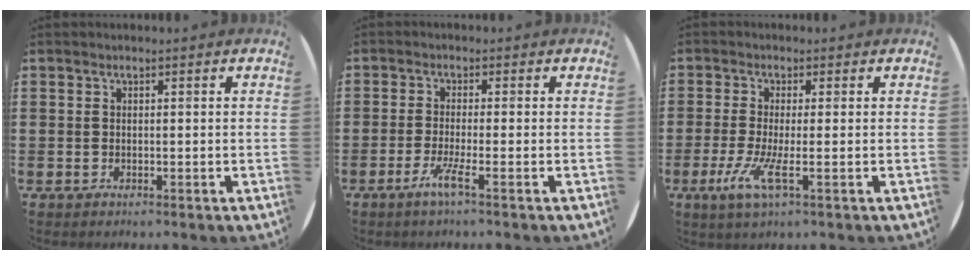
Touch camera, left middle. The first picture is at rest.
{"total": 3.5, "force": [-1.6, -0.1, 3.1], "torque": [-0.069, -0.013, -0.033]}
{"total": 4.4, "force": [-0.9, 0.1, 4.3], "torque": [-0.099, -0.018, -0.022]}